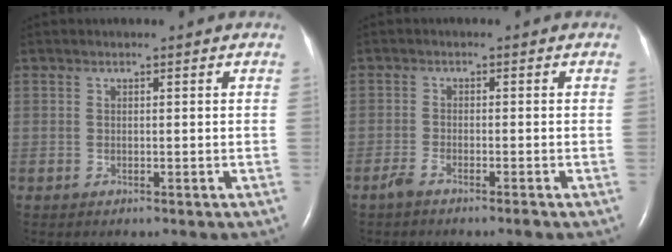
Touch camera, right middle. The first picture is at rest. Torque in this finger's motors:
{"motor_torque": [-0.05, 0.04, -0.01, 0.01]}